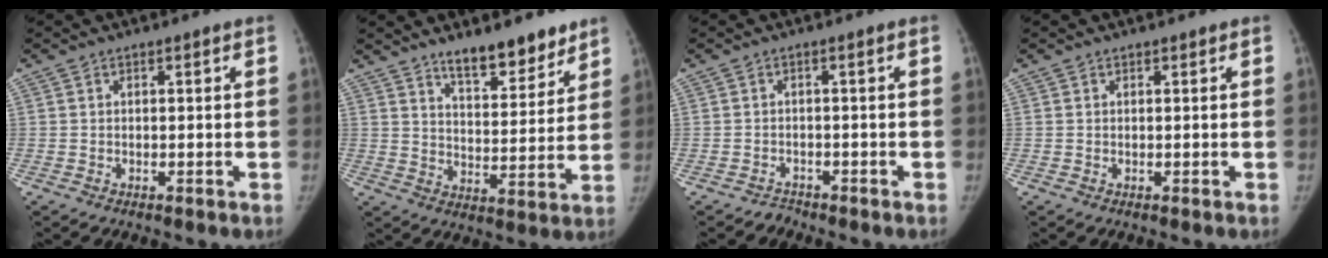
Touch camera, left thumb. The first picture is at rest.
{"total": 10.9, "force": [8.6, 3.7, 5.5], "torque": [-0.047, -0.066, 0.138]}
{"total": 1.6, "force": [-1.4, 0.5, -0.7], "torque": [0.020, 0.005, -0.027]}
{"total": 0.0}